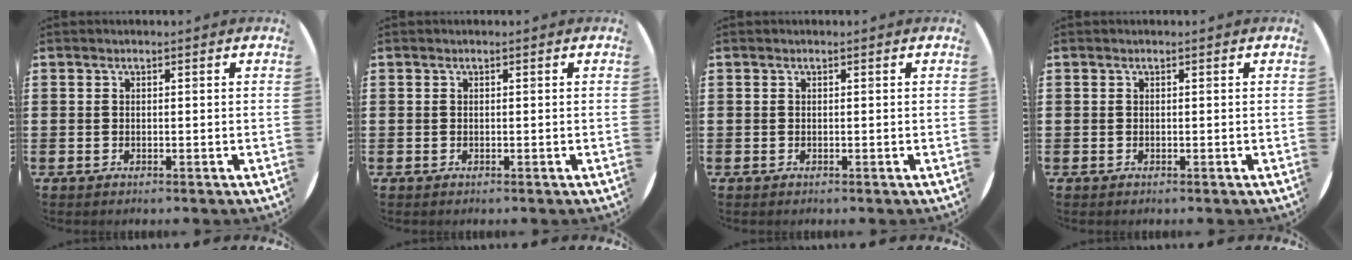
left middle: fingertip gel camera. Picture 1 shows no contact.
{"total": 0.0}
{"total": 0.0}
{"total": 0.0}